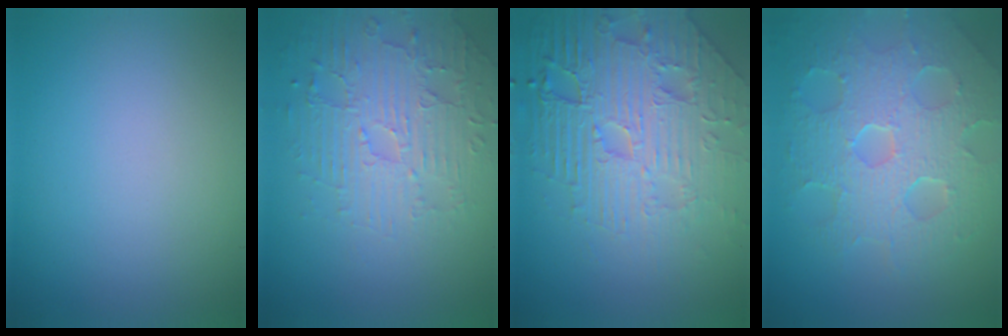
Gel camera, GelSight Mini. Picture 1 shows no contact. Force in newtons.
{"total": 4.7, "press": 3.7, "slide": 2.9}
{"total": 8.4, "press": 6.1, "slide": 5.7}
{"total": 8.3, "press": 5.7, "slide": 6.0}